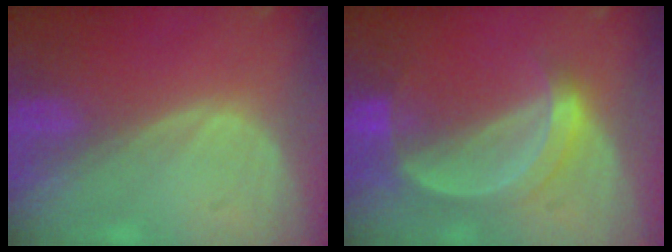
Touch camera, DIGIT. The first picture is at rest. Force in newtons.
{"total": 5.9, "press": 5.5, "slide": 2.1}